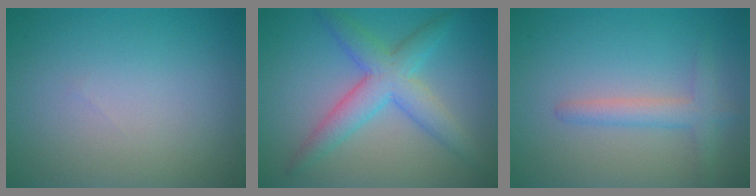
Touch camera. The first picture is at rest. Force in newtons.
{"total": 5.0, "press": 5.0, "slide": 0.2}
{"total": 2.3, "press": 2.3, "slide": 0.2}